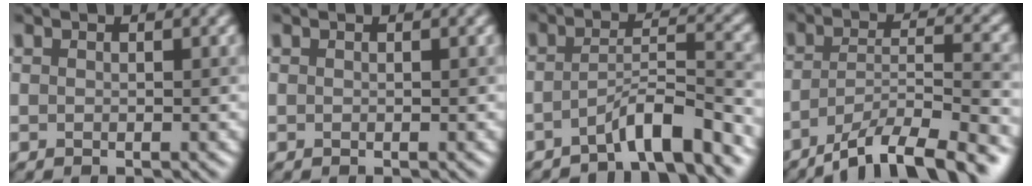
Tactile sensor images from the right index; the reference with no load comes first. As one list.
[{"total": 0.0}, {"total": 4.6, "force": [-3.2, 0.6, 3.2], "torque": [-0.051, 0.014, -0.063]}, {"total": 9.4, "force": [-6.8, 2.2, 6.2], "torque": [-0.099, 0.003, -0.119]}]